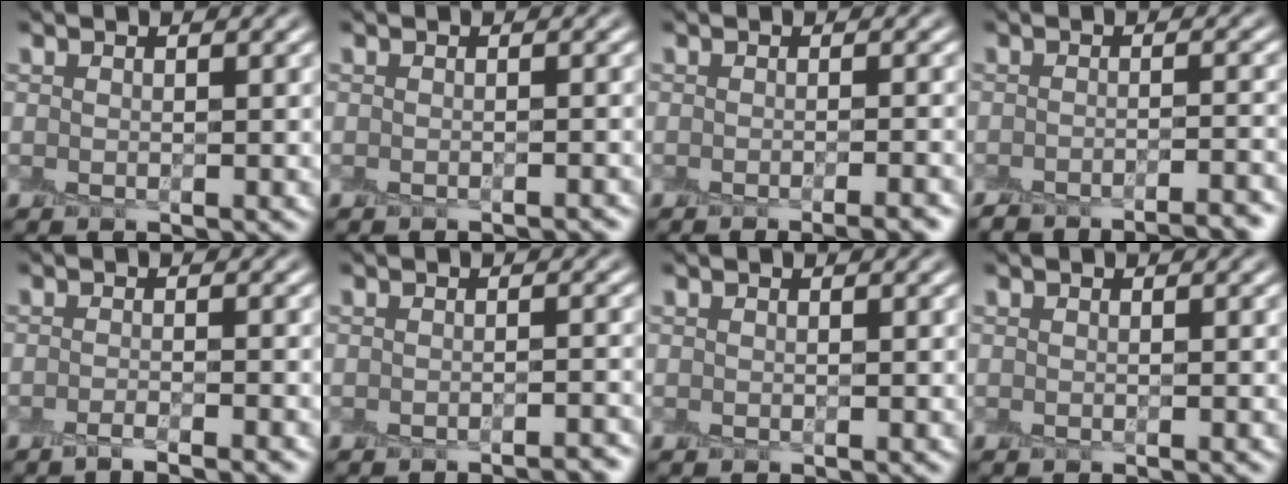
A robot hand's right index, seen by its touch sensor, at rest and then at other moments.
{"total": 1.3, "force": [-1.1, 0.3, 0.7], "torque": [0.001, 0.000, -0.016]}
{"total": 3.6, "force": [-2.1, 1.0, 2.7], "torque": [-0.013, 0.007, -0.024]}
{"total": 4.6, "force": [-4.0, 0.7, 2.0], "torque": [-0.028, 0.005, -0.058]}
{"total": 2.4, "force": [-1.7, 0.4, 1.7], "torque": [-0.018, -0.003, -0.036]}
{"total": 2.2, "force": [-1.9, 0.4, 1.2], "torque": [-0.003, 0.005, -0.025]}
{"total": 0.0}
{"total": 0.0}